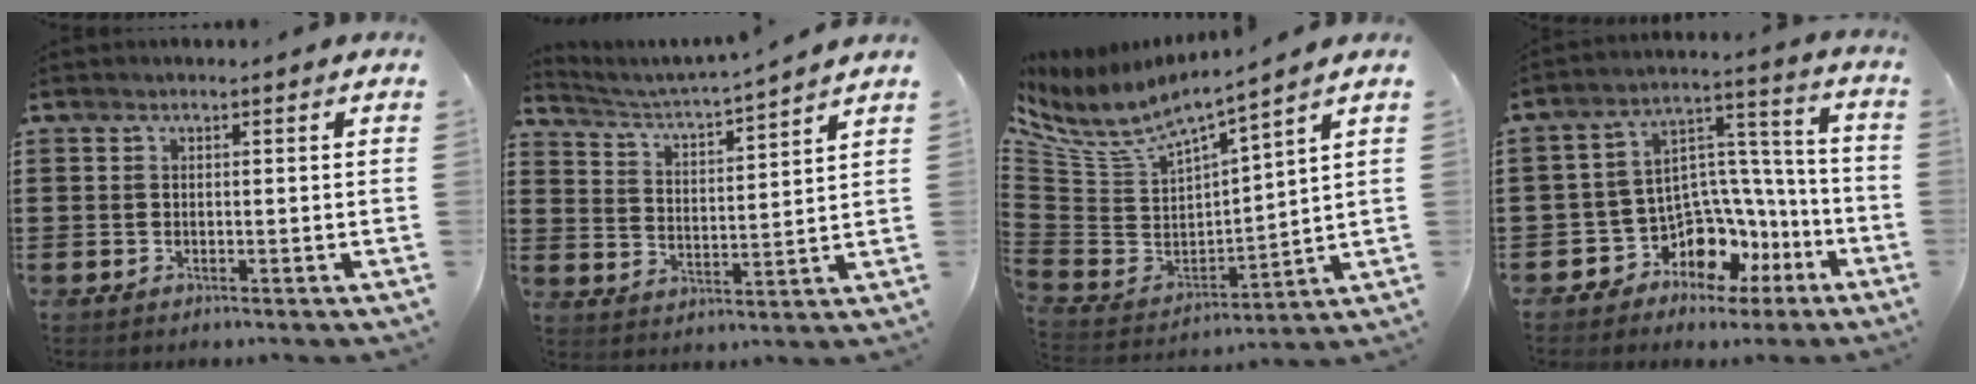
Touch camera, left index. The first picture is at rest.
{"total": 3.0, "force": [2.8, -0.6, 0.9], "torque": [-0.036, -0.030, 0.038]}
{"total": 4.6, "force": [4.0, 1.0, 2.1], "torque": [-0.066, -0.041, 0.064]}
{"total": 8.8, "force": [-5.2, 6.5, 2.9], "torque": [-0.066, 0.004, -0.084]}